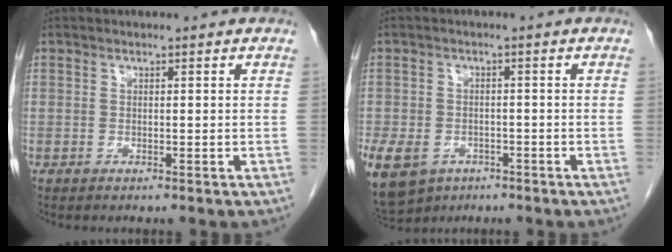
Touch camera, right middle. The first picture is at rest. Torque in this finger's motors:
{"motor_torque": [1.37, -0.76, 0.93, 0.21]}